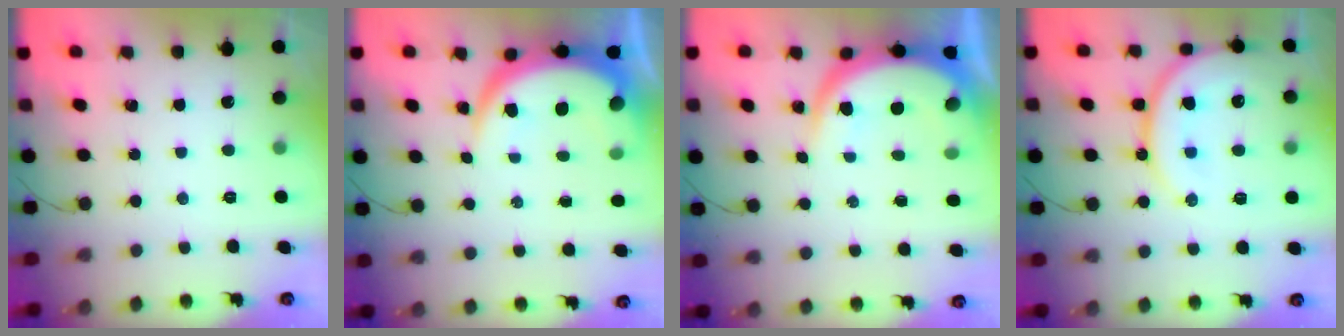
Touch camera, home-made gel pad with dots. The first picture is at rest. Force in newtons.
{"total": 10.2, "press": 10.2, "slide": 1.0}
{"total": 10.8, "press": 10.7, "slide": 0.9}
{"total": 16.6, "press": 16.5, "slide": 1.7}